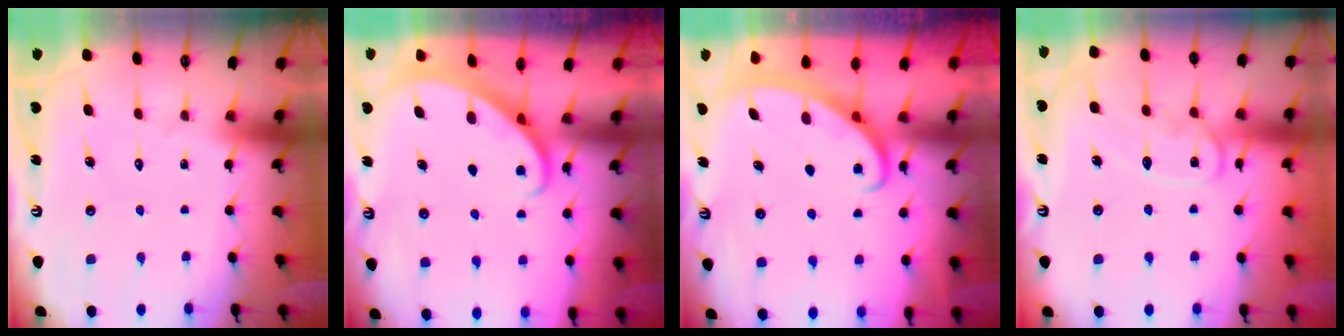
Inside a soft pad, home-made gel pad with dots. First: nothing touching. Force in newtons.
{"total": 1.9, "press": 1.9, "slide": 0.2}
{"total": 2.5, "press": 2.5, "slide": 0.4}
{"total": 11.5, "press": 11.4, "slide": 1.1}